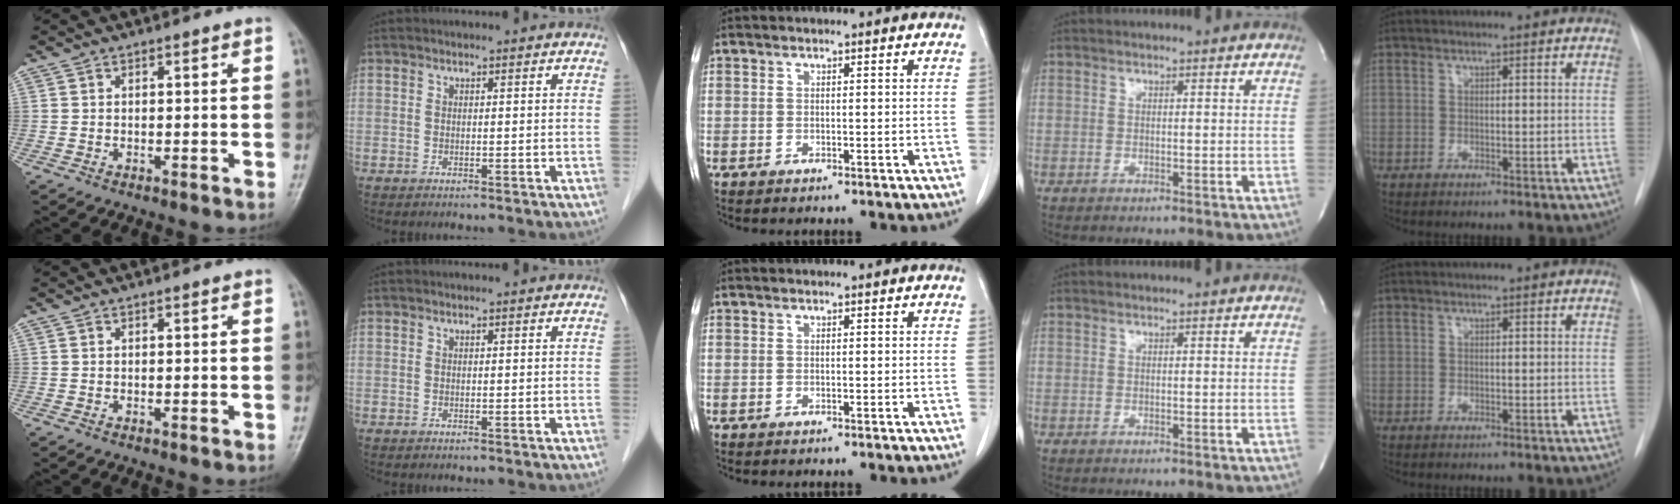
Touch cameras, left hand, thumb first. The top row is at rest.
{}